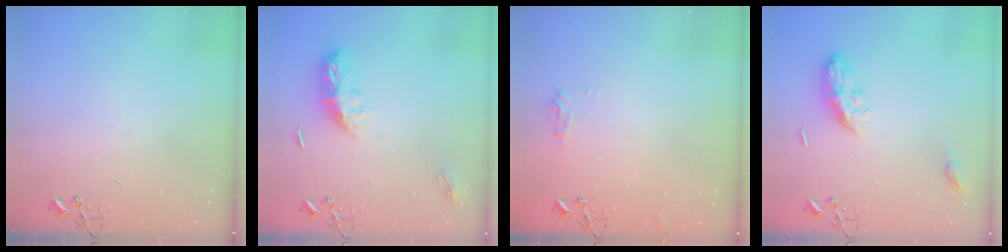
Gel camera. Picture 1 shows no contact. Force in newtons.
{"total": 10.4, "press": 10.4, "slide": 0.0}
{"total": 6.4, "press": 6.3, "slide": 0.8}
{"total": 9.4, "press": 9.4, "slide": 0.1}